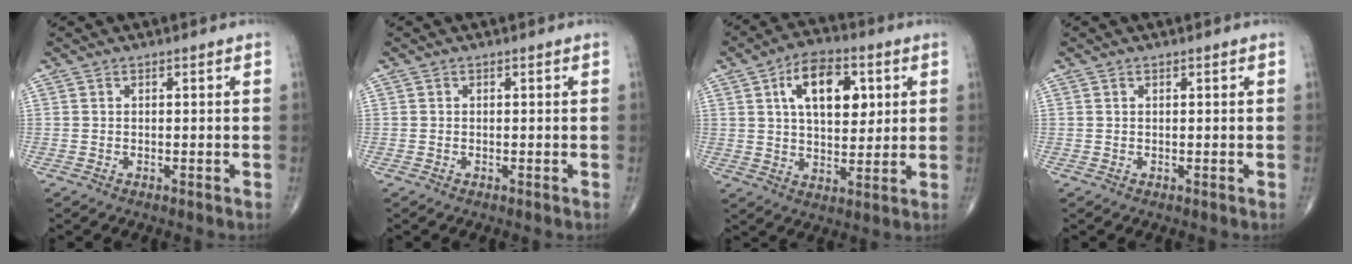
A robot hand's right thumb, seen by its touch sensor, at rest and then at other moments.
{"total": 0.0}
{"total": 13.4, "force": [4.3, 7.5, 10.3], "torque": [-0.135, -0.007, 0.070]}
{"total": 0.0}